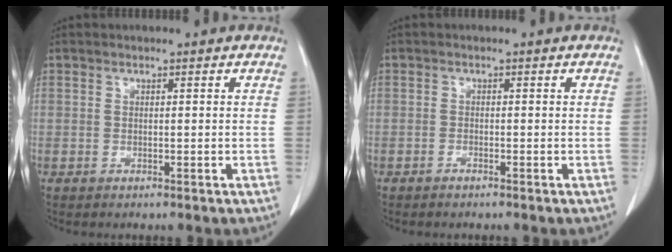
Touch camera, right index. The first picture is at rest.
{"total": 0.7, "force": [-0.6, 0.1, 0.3], "torque": [-0.008, -0.001, -0.010]}